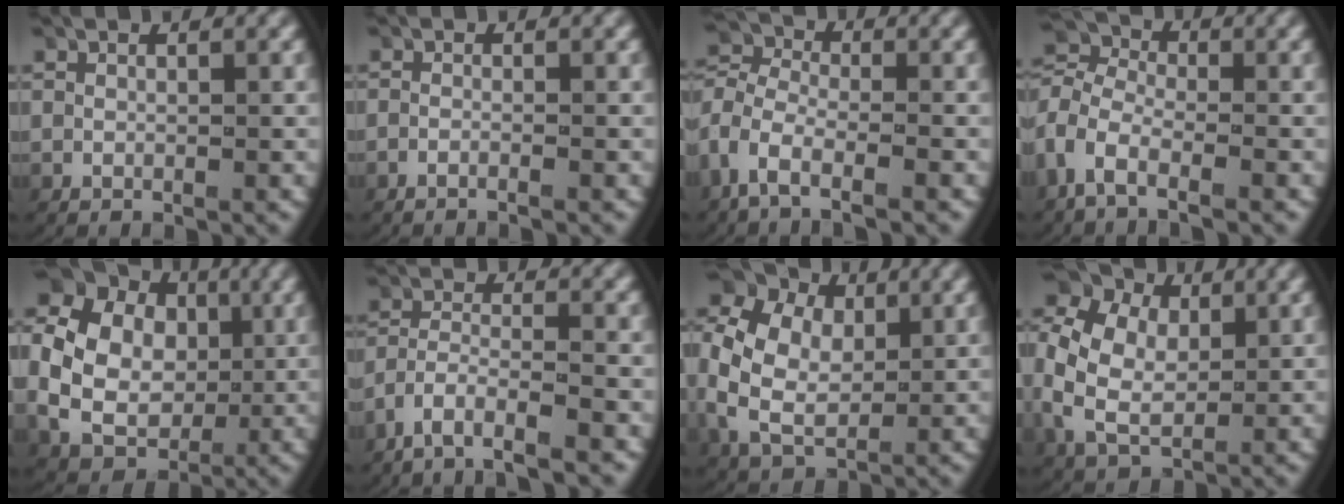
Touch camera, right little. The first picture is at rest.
{"total": 1.6, "force": [-1.4, 0.2, 0.7], "torque": [-0.020, 0.000, -0.026]}
{"total": 5.9, "force": [-0.7, 4.7, 3.4], "torque": [-0.094, -0.010, -0.023]}
{"total": 6.7, "force": [0.3, 5.6, 3.6], "torque": [-0.092, -0.002, -0.011]}
{"total": 14.4, "force": [1.6, 12.3, 7.3], "torque": [-0.163, -0.009, 0.015]}
{"total": 5.5, "force": [-4.4, 1.6, 2.8], "torque": [-0.067, -0.029, -0.063]}
{"total": 12.8, "force": [2.6, 10.5, 6.8], "torque": [-0.150, 0.006, 0.029]}
{"total": 11.5, "force": [2.5, 9.3, 6.3], "torque": [-0.146, 0.002, 0.031]}